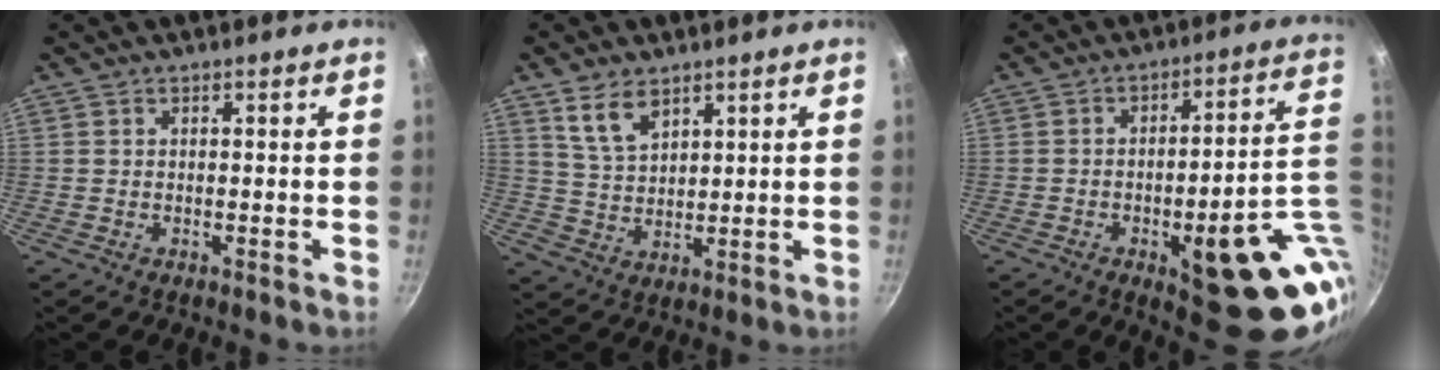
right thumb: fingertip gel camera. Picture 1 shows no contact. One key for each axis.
{"total": 6.7, "fx": 4.1, "fy": 3.9, "fz": 3.6, "tx": -0.051, "ty": -0.018, "tz": 0.090}
{"total": 22.3, "fx": -4.8, "fy": 7.4, "fz": 20.5, "tx": -0.213, "ty": 0.005, "tz": -0.052}